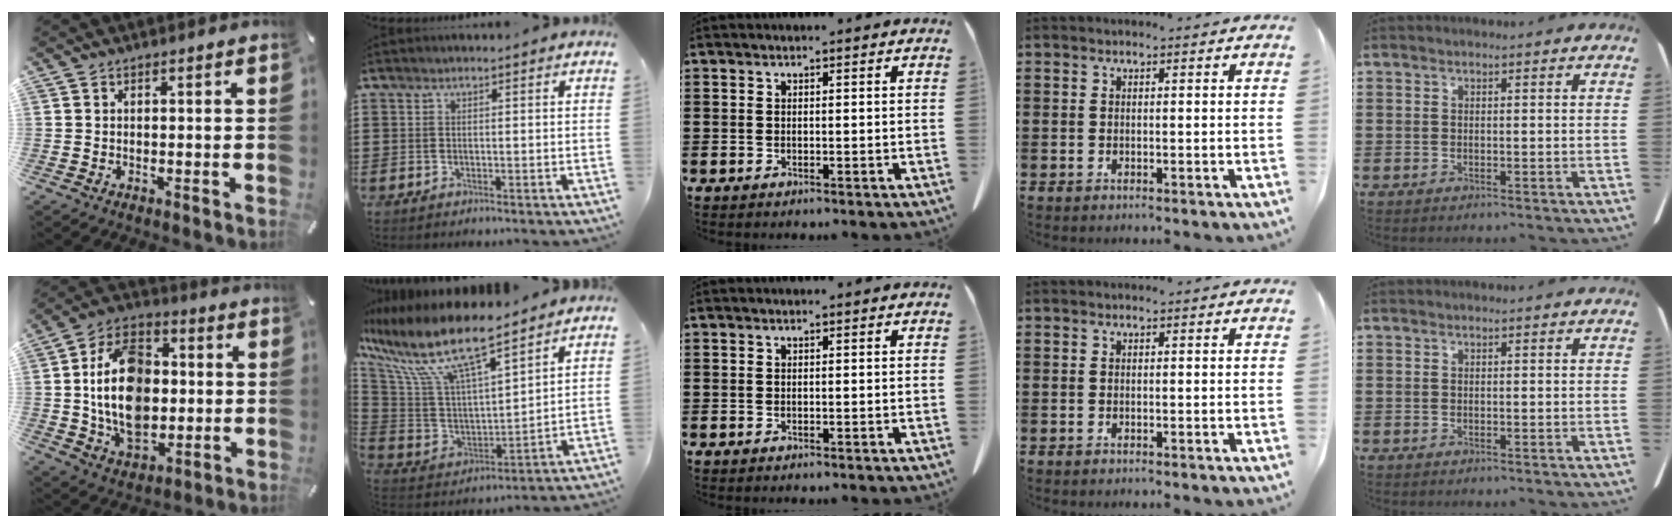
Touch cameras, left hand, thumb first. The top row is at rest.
{"thumb": {"total": 18.8, "force": [-0.2, 13.4, 13.2], "torque": [-0.256, 0.009, -0.006]}, "index": {"total": 12.4, "force": [9.1, 2.6, 8.1], "torque": [-0.200, -0.058, 0.154]}}